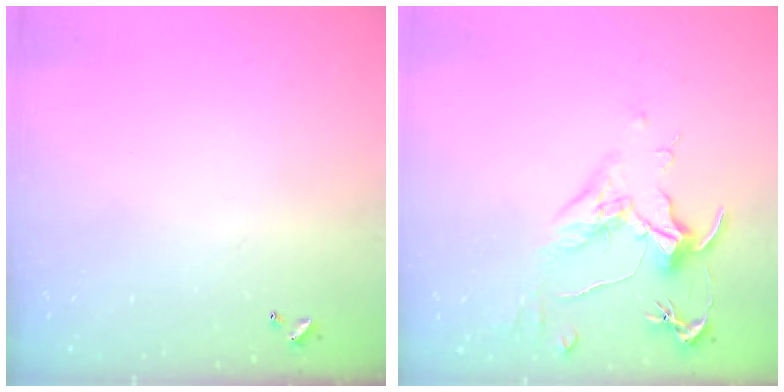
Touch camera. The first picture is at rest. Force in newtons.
{"total": 1.8, "press": 1.5, "slide": 0.9}